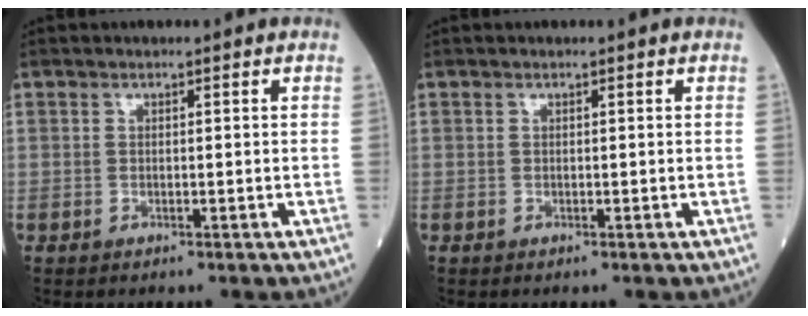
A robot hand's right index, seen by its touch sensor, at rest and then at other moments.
{"total": 0.0}